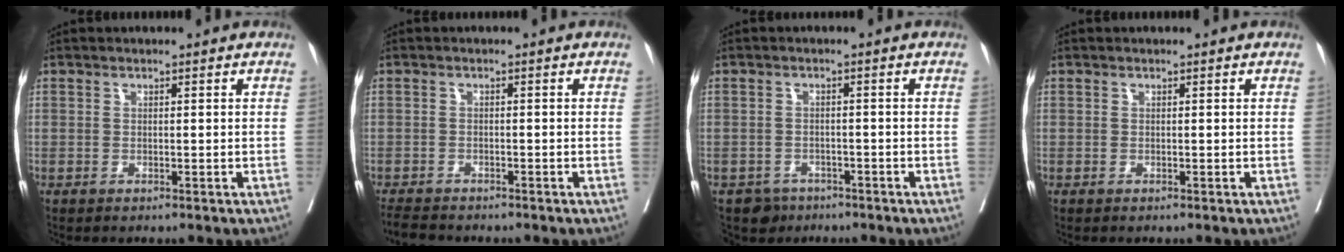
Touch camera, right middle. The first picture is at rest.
{"total": 4.4, "force": [-4.1, 0.9, 1.3], "torque": [-0.020, -0.013, -0.070]}
{"total": 3.8, "force": [-2.9, 2.5, -0.2], "torque": [0.007, 0.005, -0.046]}
{"total": 0.0}